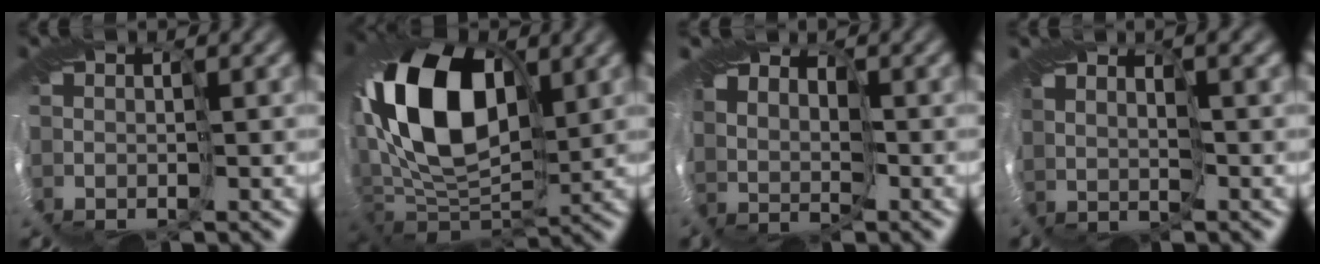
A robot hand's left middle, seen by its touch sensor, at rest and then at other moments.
{"total": 13.7, "force": [2.4, 8.4, 10.6], "torque": [-0.217, 0.014, 0.028]}
{"total": 3.4, "force": [2.9, 1.7, 0.4], "torque": [-0.013, -0.001, 0.044]}
{"total": 2.2, "force": [2.1, 0.4, 0.5], "torque": [-0.012, 0.008, 0.044]}